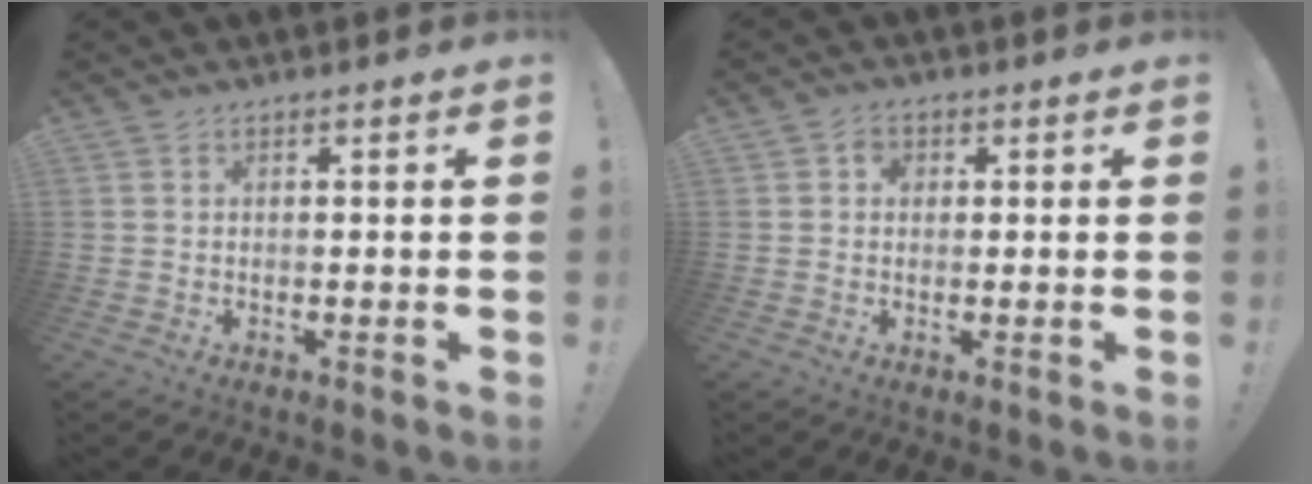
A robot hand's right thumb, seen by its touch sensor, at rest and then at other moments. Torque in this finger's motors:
{"motor_torque": [-0.33, 0.42, 0.03, -0.09, -0.01]}